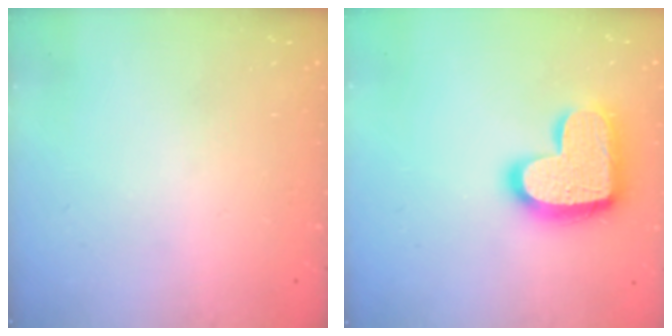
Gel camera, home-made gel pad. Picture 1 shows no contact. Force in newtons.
{"total": 18.7, "press": 18.6, "slide": 1.1}